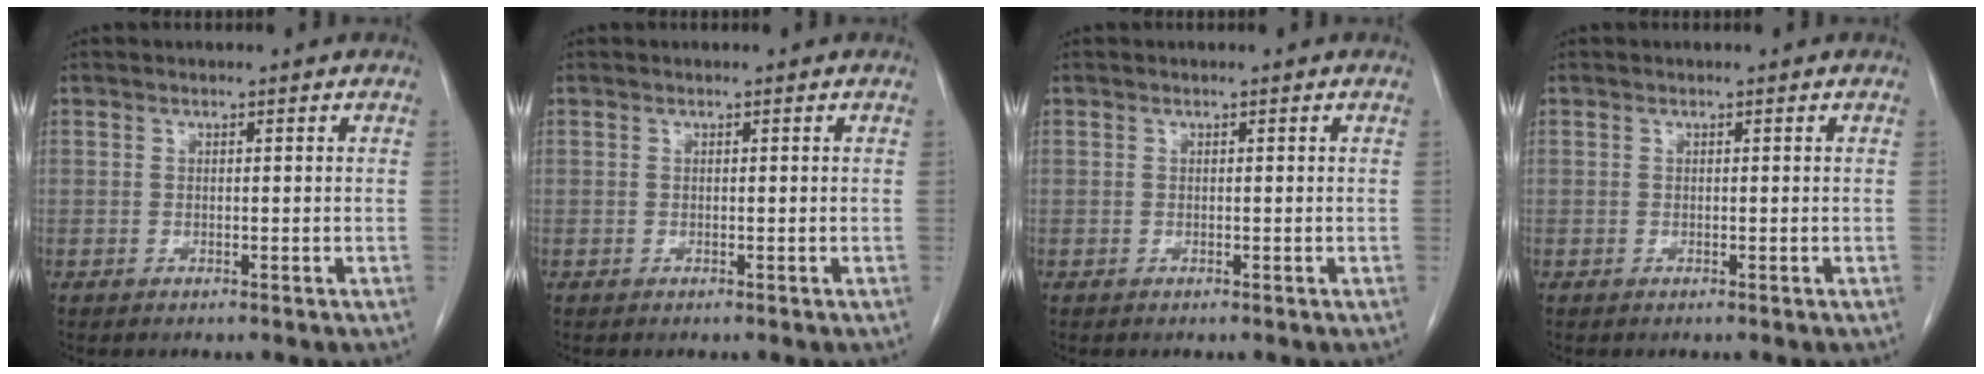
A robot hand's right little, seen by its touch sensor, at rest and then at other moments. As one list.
[{"total": 0.0}, {"total": 0.0}, {"total": 0.0}]